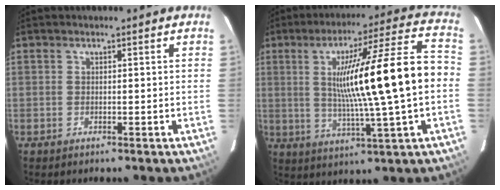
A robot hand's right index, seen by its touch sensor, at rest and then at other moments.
{"total": 18.7, "force": [0.3, -0.3, 18.7], "torque": [-0.300, 0.011, 0.003]}